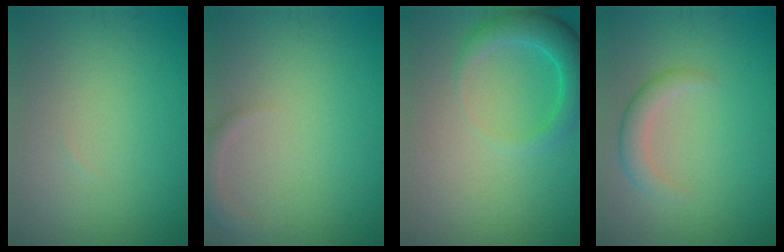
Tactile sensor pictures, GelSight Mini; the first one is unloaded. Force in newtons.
{"total": 1.5, "press": 1.5, "slide": 0.2}
{"total": 3.7, "press": 3.7, "slide": 0.2}
{"total": 2.3, "press": 2.3, "slide": 0.1}